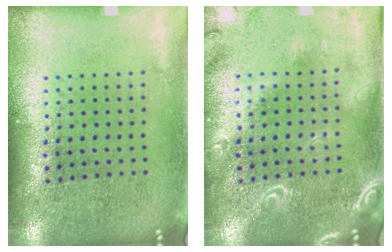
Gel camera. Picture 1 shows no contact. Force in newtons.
{"total": 2.1, "press": 1.9, "slide": 1.0}